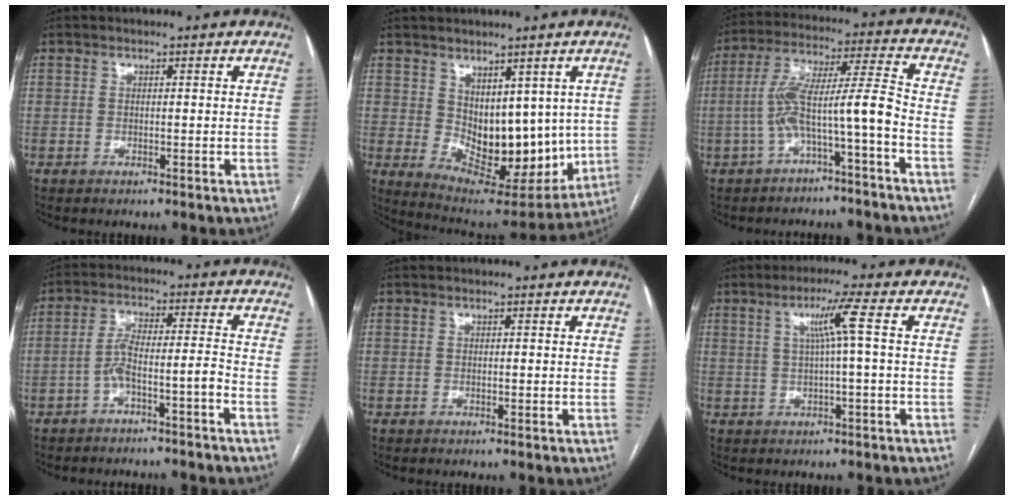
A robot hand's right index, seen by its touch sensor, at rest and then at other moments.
{"total": 13.9, "force": [1.1, 8.0, 11.3], "torque": [-0.154, -0.009, 0.047]}
{"total": 9.7, "force": [-3.4, 0.1, 9.1], "torque": [-0.169, 0.038, -0.057]}
{"total": 5.1, "force": [-3.0, 0.0, 4.2], "torque": [-0.079, 0.028, -0.049]}
{"total": 0.0}
{"total": 5.2, "force": [1.1, -1.1, 4.9], "torque": [-0.089, 0.008, 0.022]}